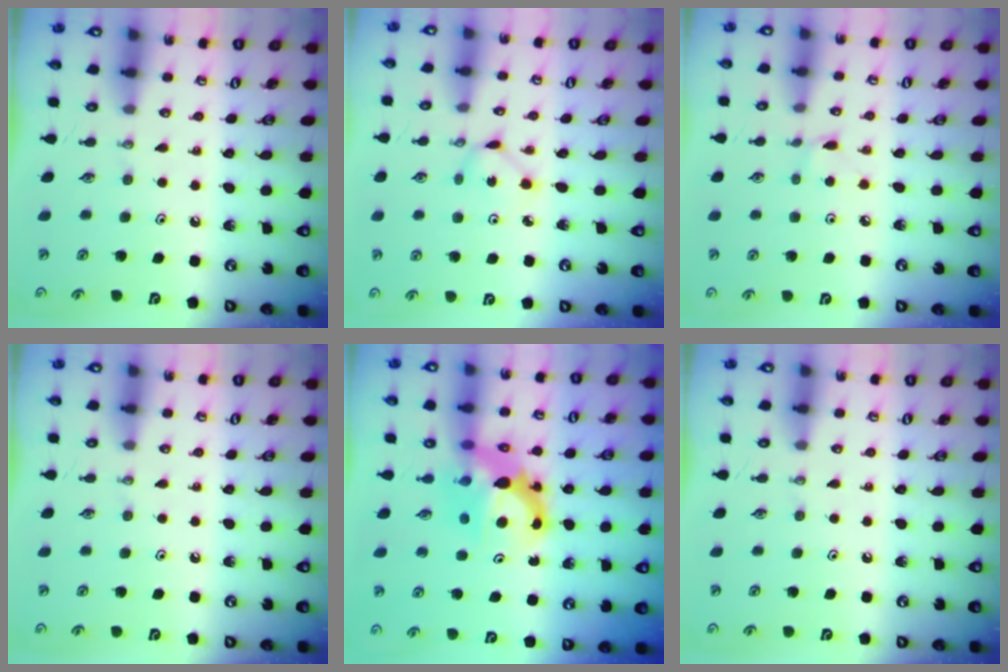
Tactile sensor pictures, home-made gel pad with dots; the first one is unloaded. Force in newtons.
{"total": 1.6, "press": 1.6, "slide": 0.2}
{"total": 2.4, "press": 2.4, "slide": 0.3}
{"total": 0.0}
{"total": 8.6, "press": 8.5, "slide": 0.5}
{"total": 0.0}